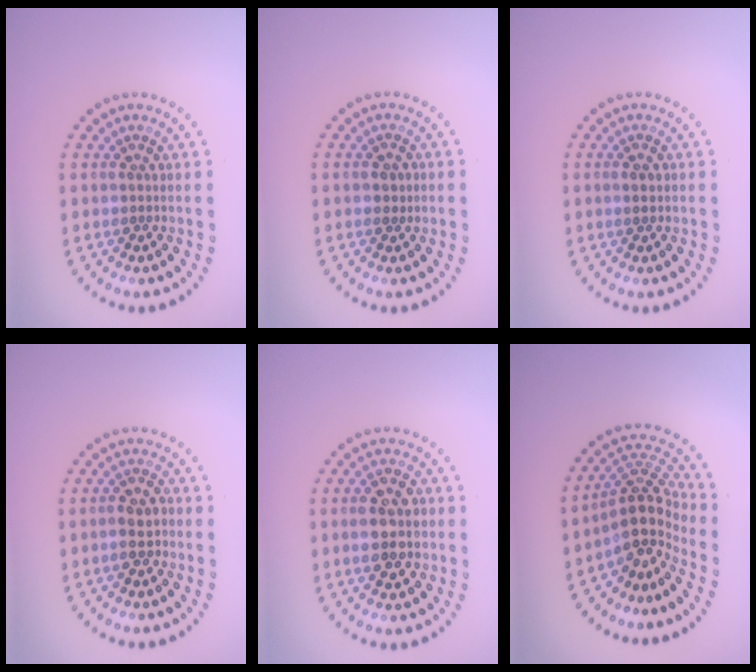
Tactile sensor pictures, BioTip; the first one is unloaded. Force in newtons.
{"total": 0.7, "press": 0.7, "slide": 0.3}
{"total": 1.3, "press": 1.3, "slide": 0.1}
{"total": 2.3, "press": 2.2, "slide": 0.7}
{"total": 4.2, "press": 4.2, "slide": 0.4}
{"total": 4.7, "press": 3.5, "slide": 3.2}